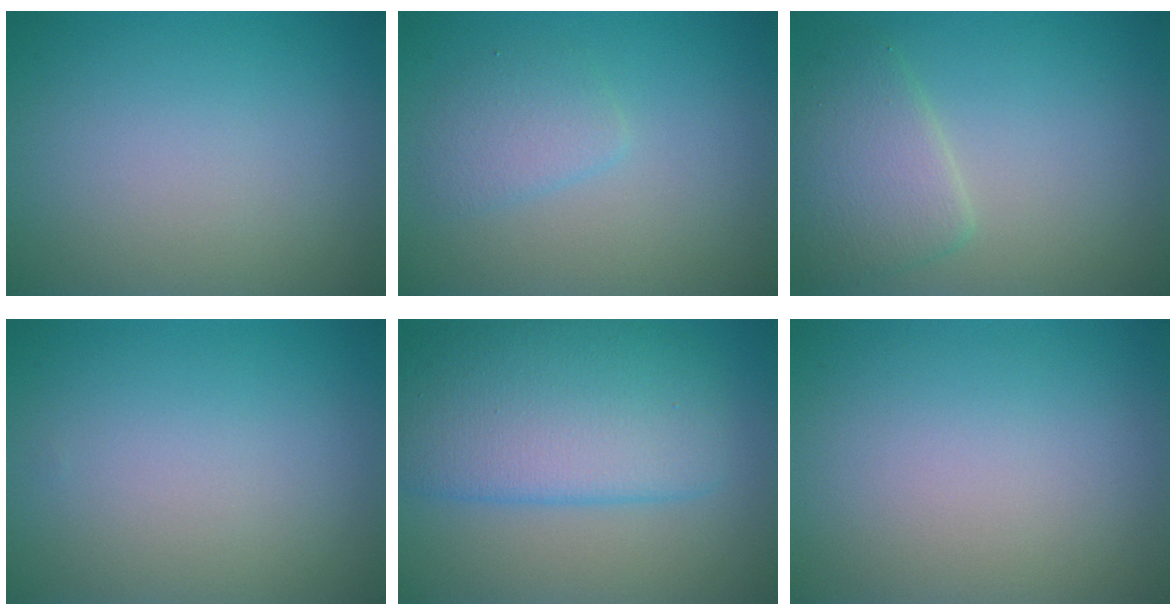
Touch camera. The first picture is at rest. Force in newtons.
{"total": 2.0, "press": 2.0, "slide": 0.0}
{"total": 3.7, "press": 3.7, "slide": 0.2}
{"total": 0.0}
{"total": 7.8, "press": 7.8, "slide": 0.1}
{"total": 0.0}